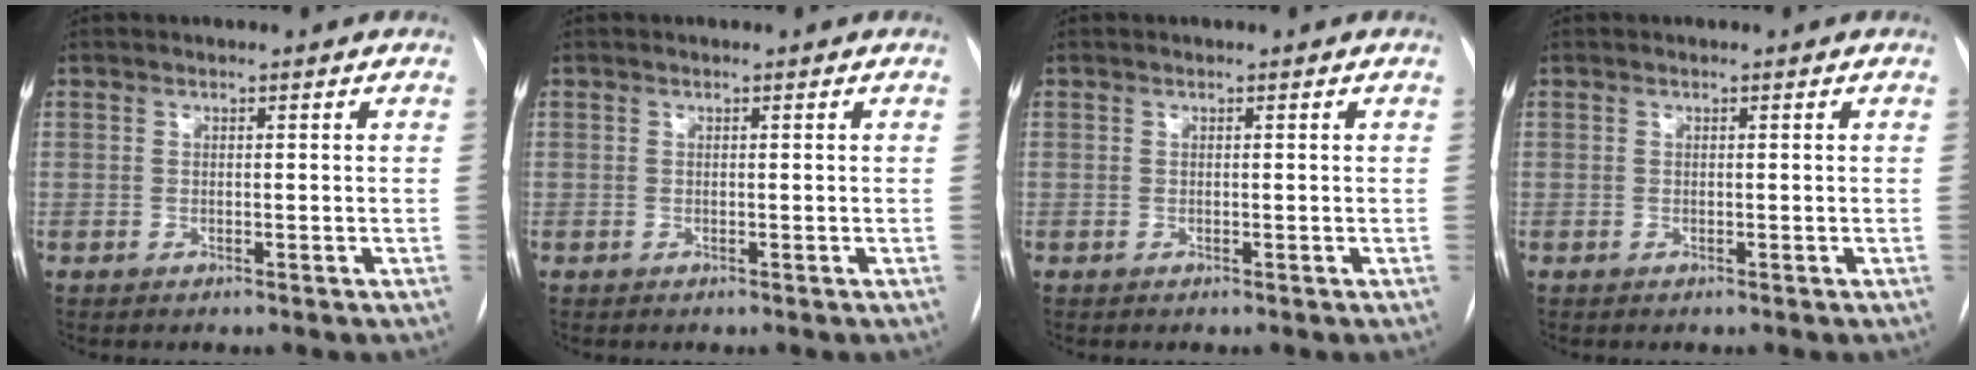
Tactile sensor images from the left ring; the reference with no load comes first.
{"total": 0.0}
{"total": 0.0}
{"total": 0.0}